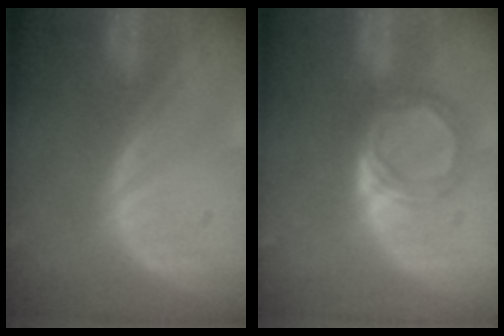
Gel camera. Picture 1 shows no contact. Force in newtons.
{"total": 5.4, "press": 4.8, "slide": 2.5}